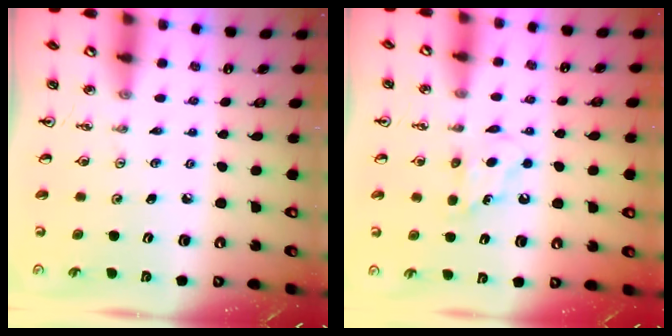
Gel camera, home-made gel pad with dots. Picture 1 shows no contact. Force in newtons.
{"total": 4.2, "press": 4.1, "slide": 0.7}